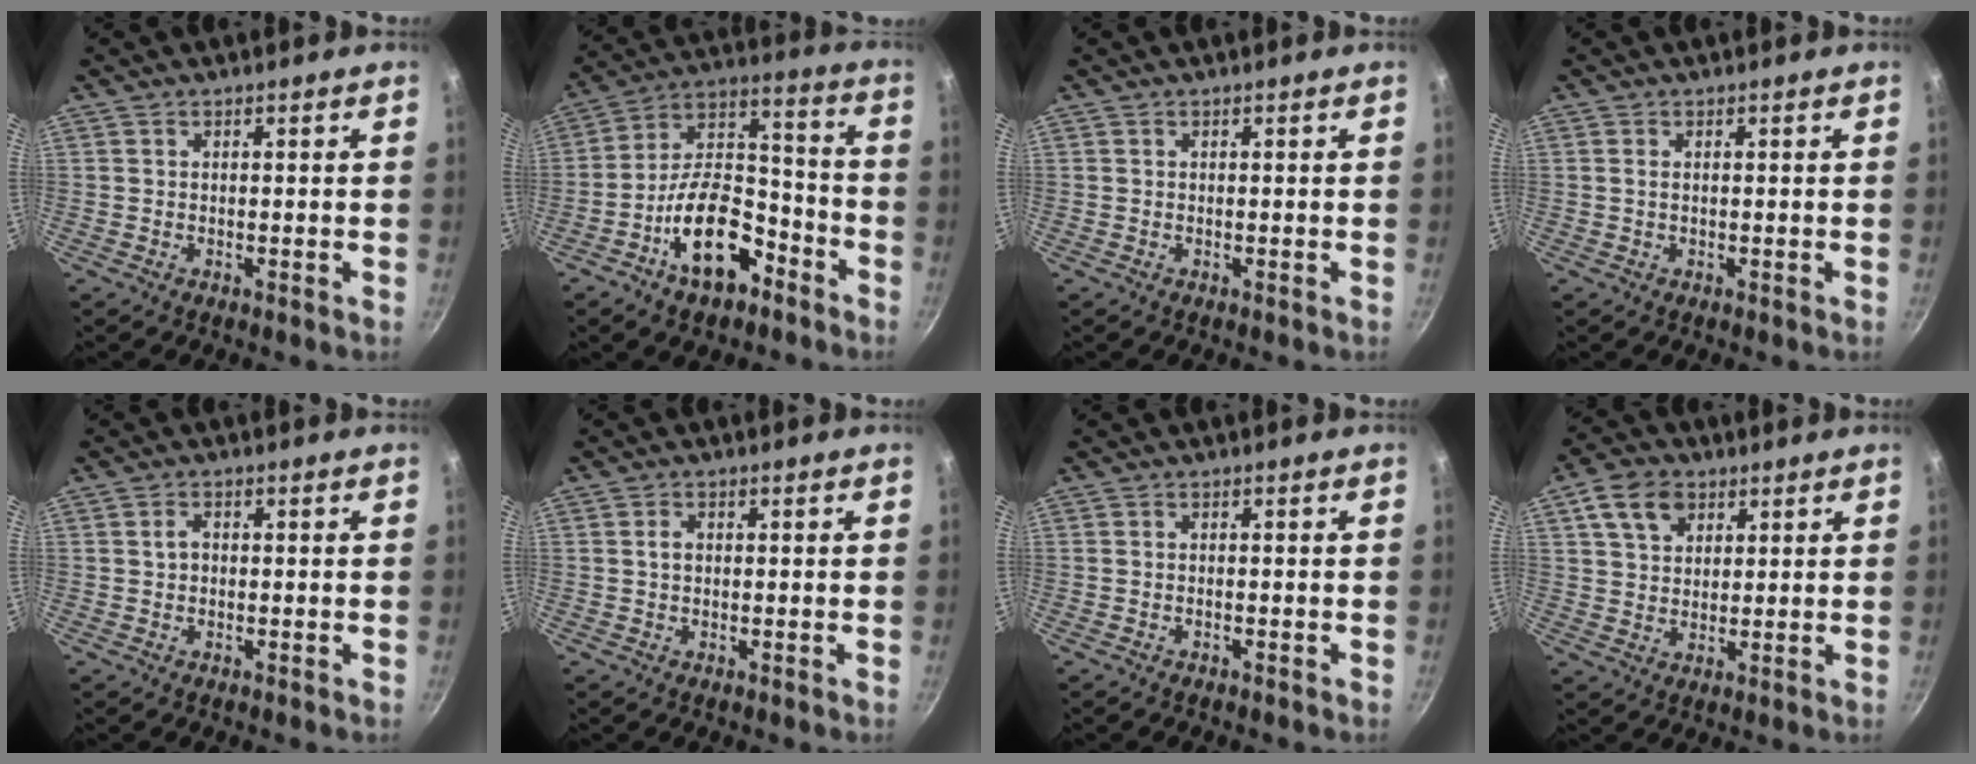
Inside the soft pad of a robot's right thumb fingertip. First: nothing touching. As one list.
[{"total": 16.9, "force": [-8.6, 9.0, 11.4], "torque": [-0.157, 0.083, -0.148]}, {"total": 0.0}, {"total": 0.7, "force": [0.1, 0.3, 0.6], "torque": [-0.013, 0.000, 0.001]}, {"total": 1.8, "force": [0.1, 1.4, 1.1], "torque": [-0.014, 0.008, 0.001]}, {"total": 1.7, "force": [0.2, 1.3, 1.1], "torque": [-0.017, 0.006, 0.003]}, {"total": 0.5, "force": [-0.4, 0.2, 0.3], "torque": [-0.009, 0.004, -0.008]}, {"total": 8.1, "force": [3.7, 5.8, 4.3], "torque": [-0.058, 0.002, 0.064]}]